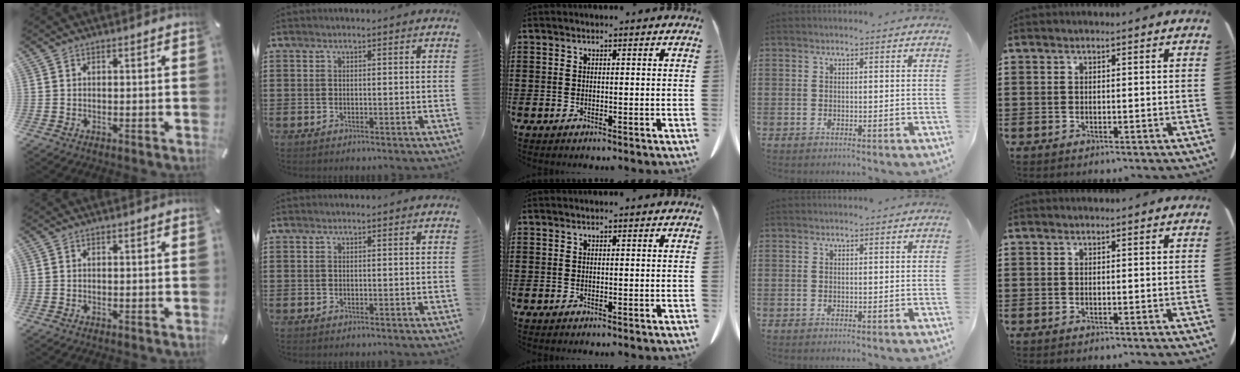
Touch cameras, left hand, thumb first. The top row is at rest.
{}